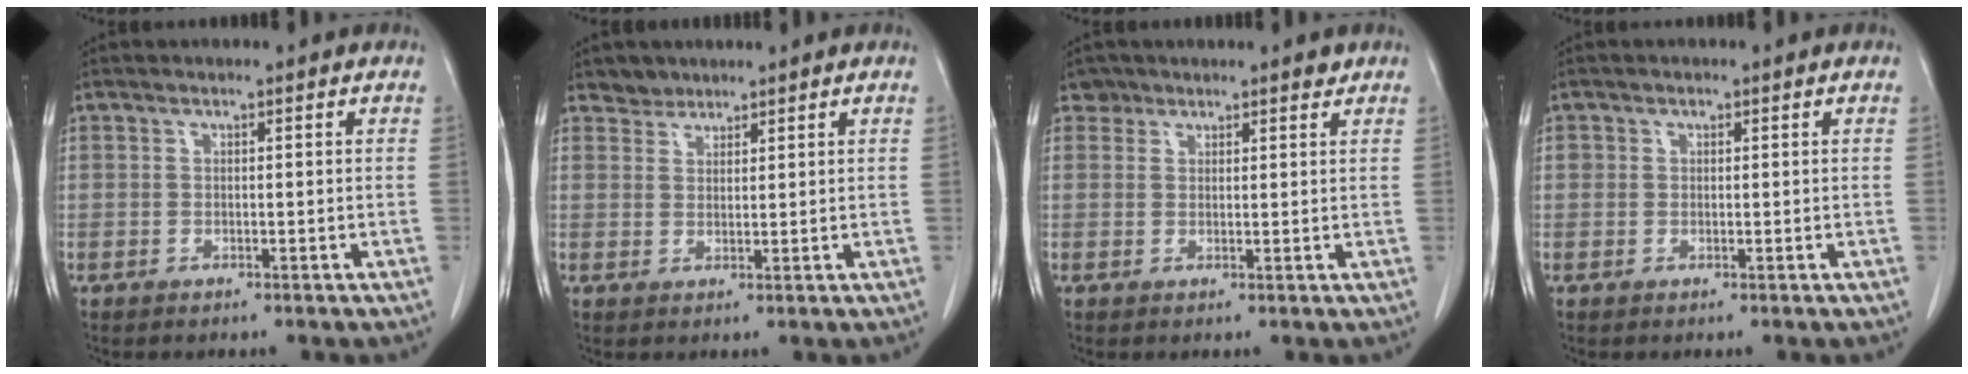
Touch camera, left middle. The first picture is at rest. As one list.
[{"total": 2.3, "force": [1.9, 1.1, -0.3], "torque": [0.005, 0.002, 0.031]}, {"total": 2.6, "force": [2.2, 1.3, -0.3], "torque": [0.011, 0.003, 0.032]}, {"total": 1.0, "force": [0.3, 1.0, 0.2], "torque": [0.002, 0.005, 0.003]}]